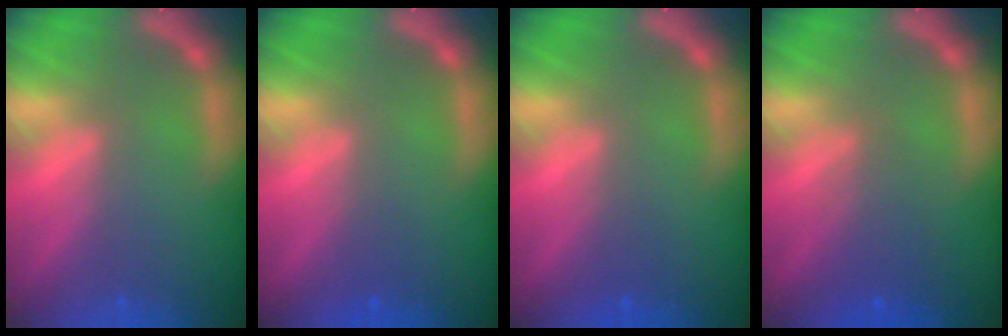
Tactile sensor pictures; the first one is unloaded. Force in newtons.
{"total": 0.9}
{"total": 0.9}
{"total": 3.0}